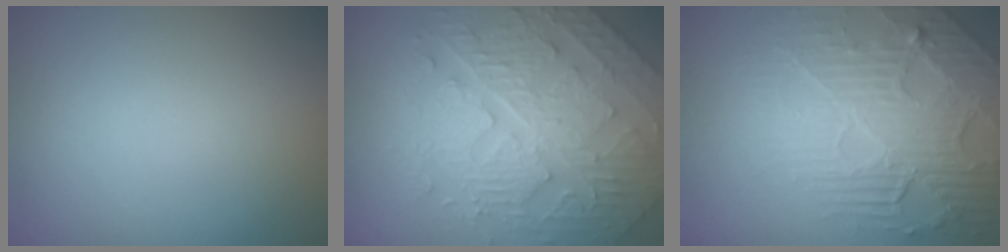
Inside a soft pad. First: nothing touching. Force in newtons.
{"total": 5.5, "press": 5.2, "slide": 1.8}
{"total": 5.6, "press": 4.7, "slide": 3.0}